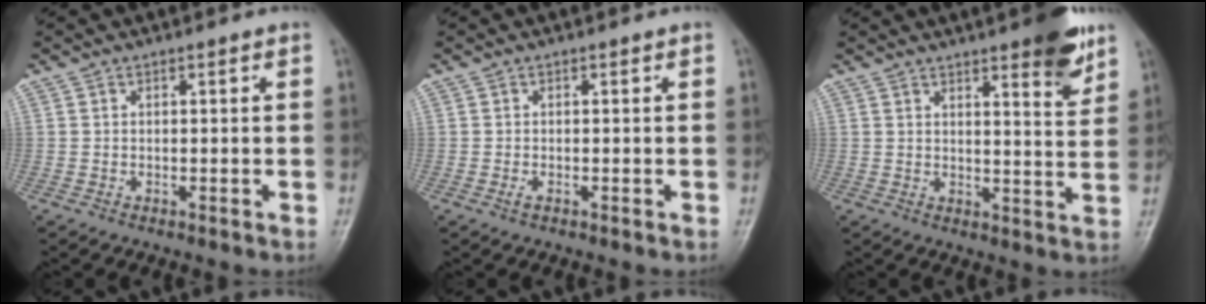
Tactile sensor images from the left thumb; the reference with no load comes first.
{"total": 0.7, "force": [-0.4, 0.3, 0.6], "torque": [-0.012, 0.001, -0.007]}
{"total": 8.8, "force": [5.7, 1.9, 6.5], "torque": [-0.069, -0.033, 0.073]}